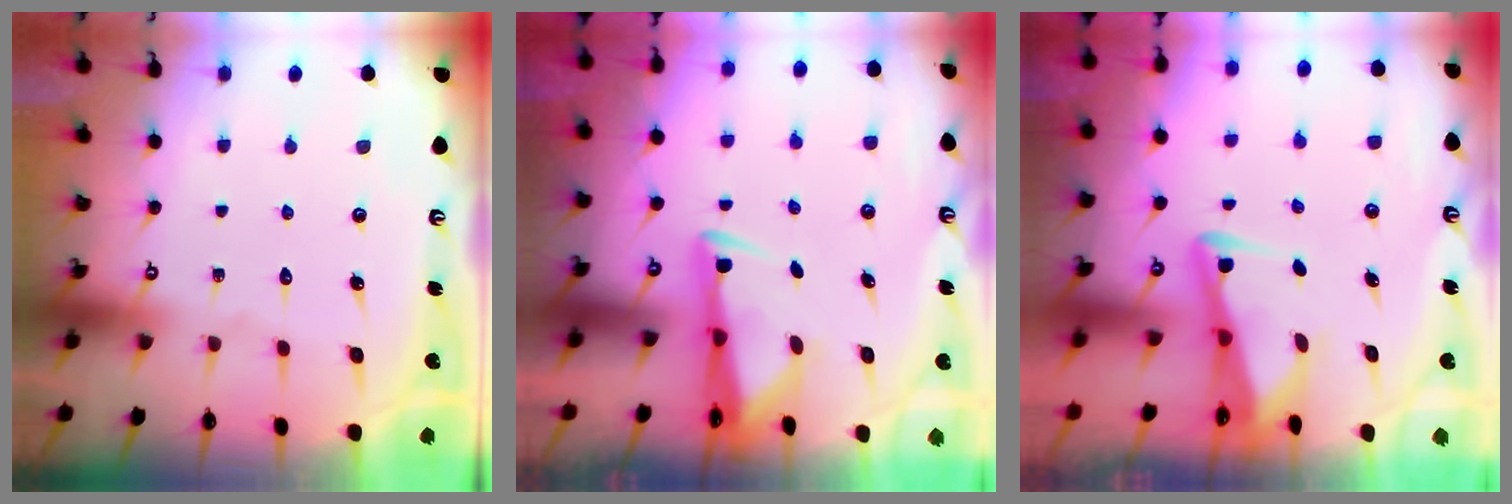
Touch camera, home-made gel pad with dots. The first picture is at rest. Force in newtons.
{"total": 2.9, "press": 2.8, "slide": 0.9}
{"total": 4.6, "press": 4.5, "slide": 0.8}